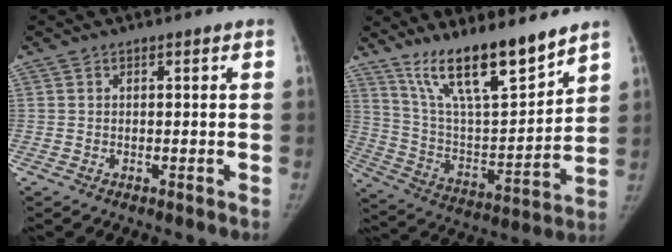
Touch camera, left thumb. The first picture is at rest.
{"total": 18.2, "force": [13.8, 4.2, 11.1], "torque": [-0.158, -0.080, 0.256]}